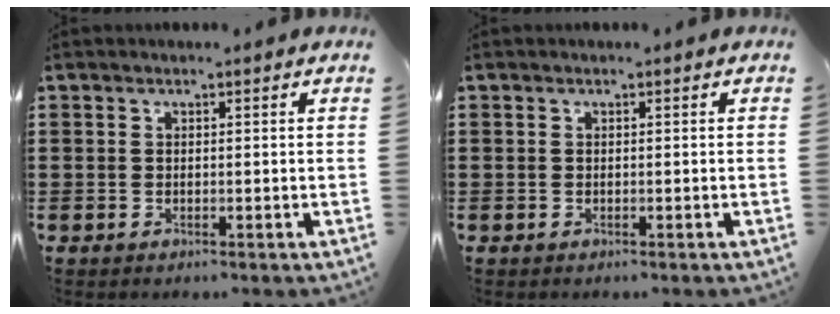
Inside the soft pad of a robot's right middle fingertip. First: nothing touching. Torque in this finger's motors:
{"motor_torque": [-0.21, 0.21, -0.03, 0.00]}